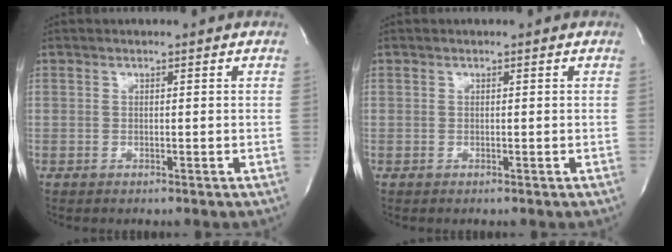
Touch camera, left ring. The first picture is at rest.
{"total": 0.0}